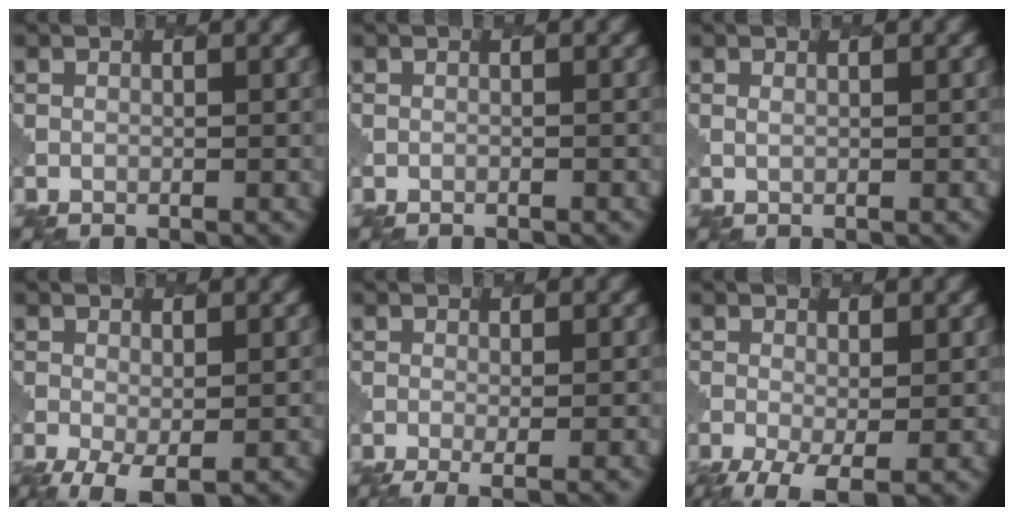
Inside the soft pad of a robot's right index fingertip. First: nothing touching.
{"total": 0.7, "force": [-0.6, 0.2, -0.1], "torque": [0.010, 0.001, -0.005]}
{"total": 0.6, "force": [0.6, 0.0, 0.0], "torque": [0.000, -0.001, 0.009]}
{"total": 3.7, "force": [-1.5, 1.6, 3.0], "torque": [-0.058, -0.007, -0.024]}
{"total": 3.3, "force": [-1.1, 0.9, 2.9], "torque": [-0.040, -0.002, -0.013]}
{"total": 4.5, "force": [-2.0, 1.7, 3.7], "torque": [-0.073, -0.007, -0.036]}